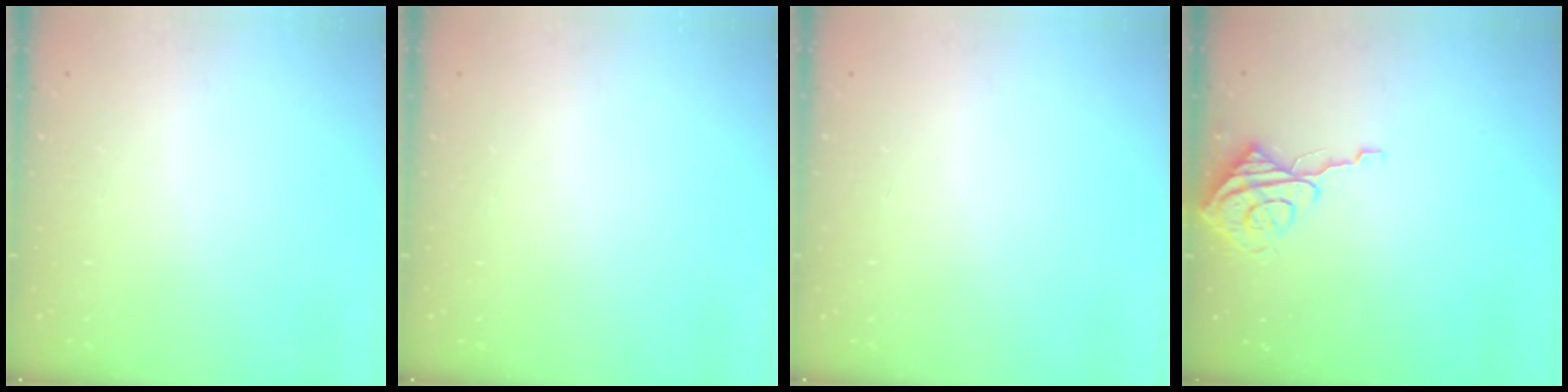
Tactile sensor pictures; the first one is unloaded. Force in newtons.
{"total": 0.0}
{"total": 0.0}
{"total": 8.9, "press": 8.9, "slide": 0.4}